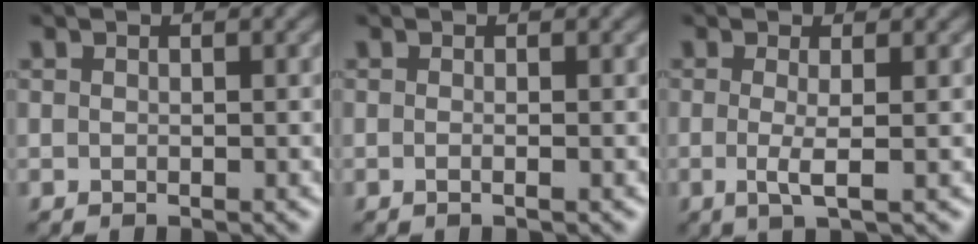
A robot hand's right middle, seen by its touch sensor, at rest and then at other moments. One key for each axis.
{"total": 0.6, "fx": -0.2, "fy": 0.1, "fz": 0.5, "tx": -0.008, "ty": 0.000, "tz": -0.008}
{"total": 2.2, "fx": -0.4, "fy": 0.2, "fz": 2.1, "tx": -0.043, "ty": -0.008, "tz": -0.008}